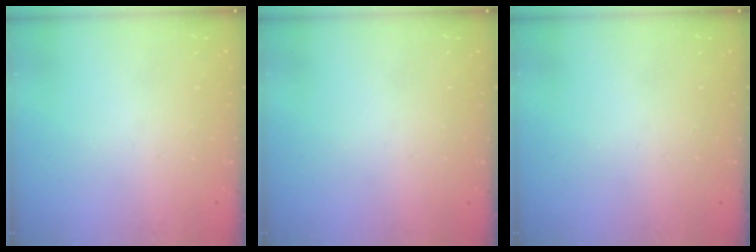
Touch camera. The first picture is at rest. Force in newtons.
{"total": 0.0}
{"total": 0.0}